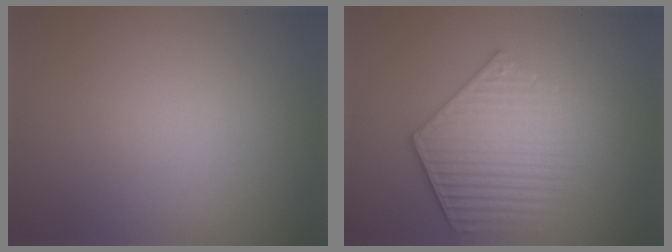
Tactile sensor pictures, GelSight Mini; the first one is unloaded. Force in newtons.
{"total": 4.6, "press": 4.0, "slide": 2.2}